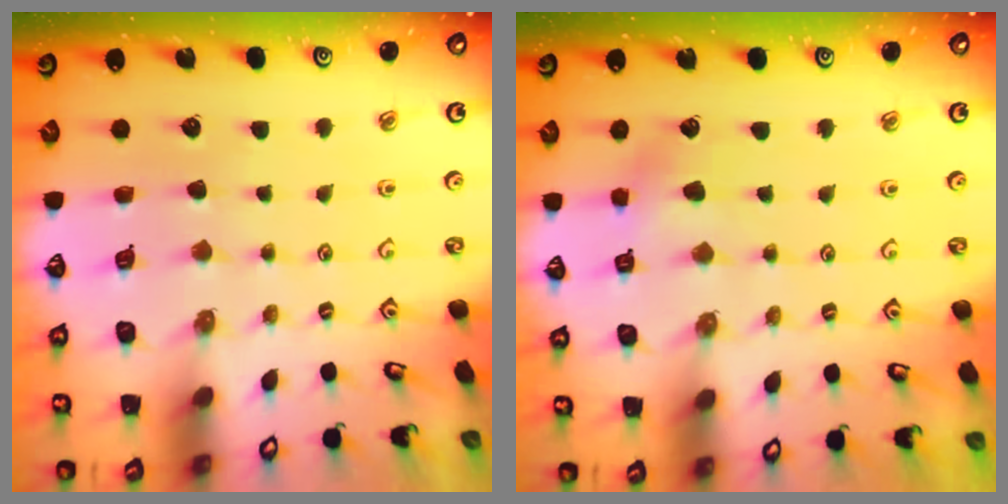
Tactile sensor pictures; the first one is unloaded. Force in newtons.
{"total": 4.2, "press": 4.2, "slide": 0.4}